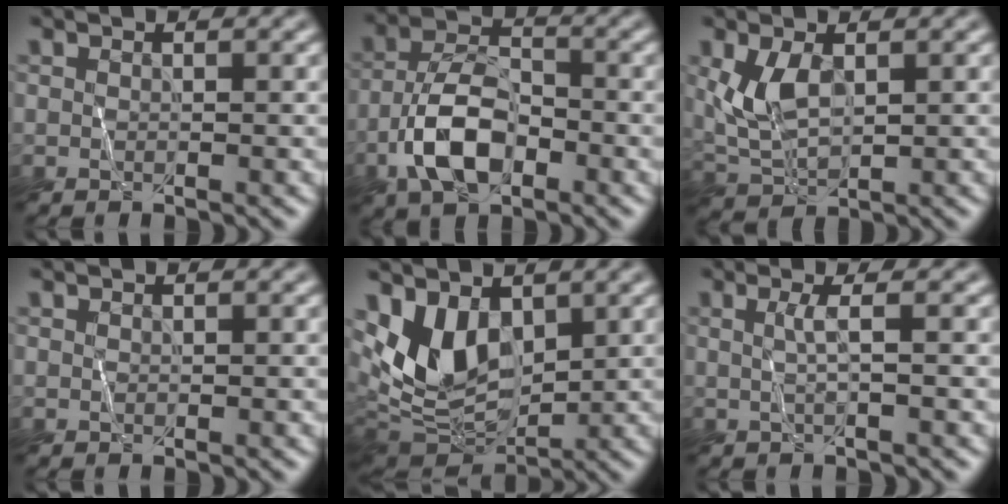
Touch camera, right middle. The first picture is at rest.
{"total": 6.3, "force": [-3.1, 3.2, 4.5], "torque": [-0.082, 0.009, -0.057]}
{"total": 3.5, "force": [0.6, 2.1, 2.8], "torque": [-0.066, 0.004, 0.025]}
{"total": 0.0}
{"total": 7.1, "force": [2.0, 4.6, 5.0], "torque": [-0.105, -0.015, 0.043]}
{"total": 1.3, "force": [-0.1, 0.3, 1.3], "torque": [-0.023, 0.003, 0.003]}